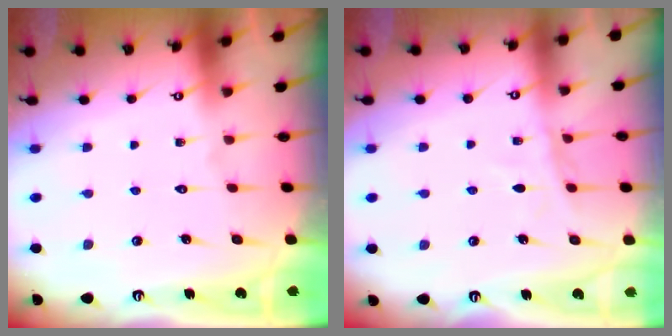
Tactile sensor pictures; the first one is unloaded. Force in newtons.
{"total": 6.4, "press": 6.4, "slide": 0.6}